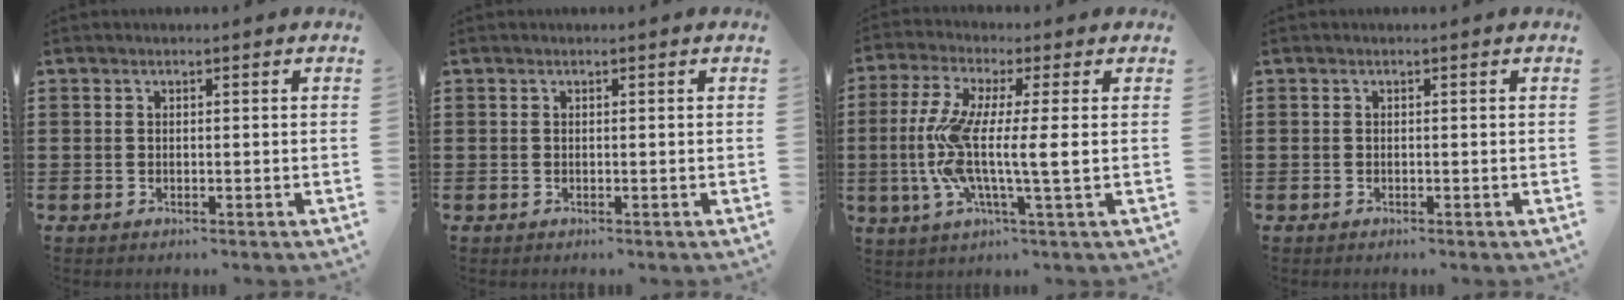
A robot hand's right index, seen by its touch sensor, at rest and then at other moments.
{"total": 0.0}
{"total": 9.7, "force": [-0.5, 1.0, 9.7], "torque": [-0.218, -0.023, -0.019]}
{"total": 0.0}